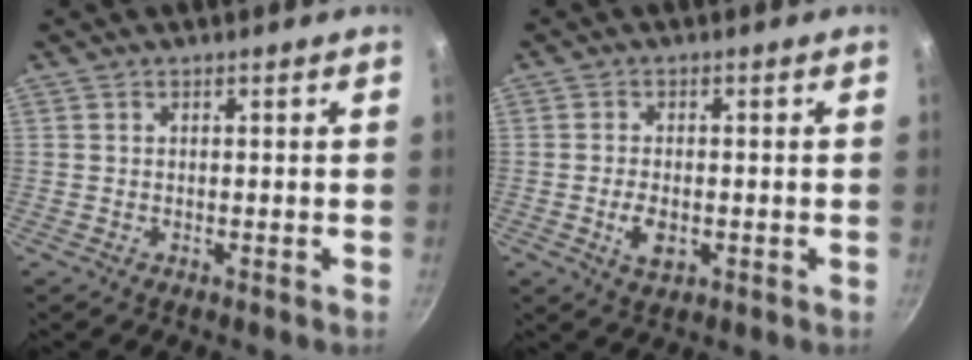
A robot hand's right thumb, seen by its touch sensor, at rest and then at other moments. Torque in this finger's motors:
{"motor_torque": [-0.47, 0.02, 0.04, 0.35, -0.03]}